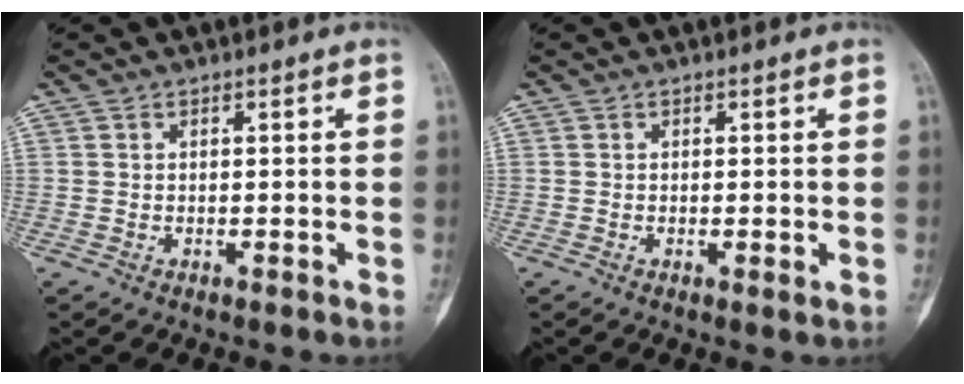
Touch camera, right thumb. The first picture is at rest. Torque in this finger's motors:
{"motor_torque": [-0.30, 0.08, -0.20, -0.05, 0.03]}